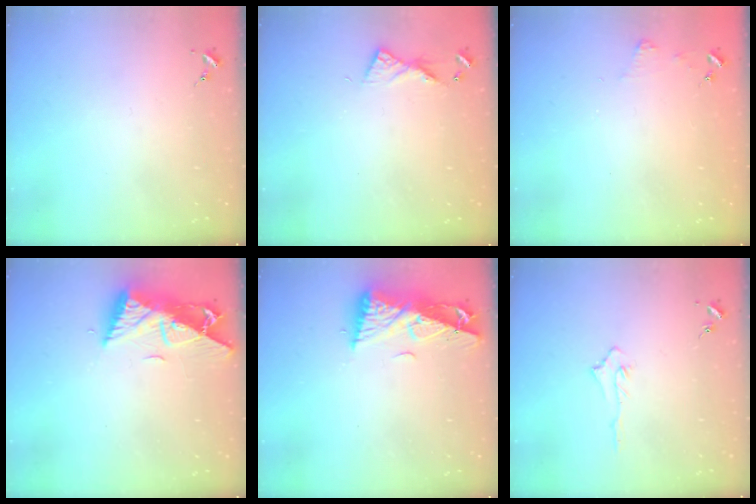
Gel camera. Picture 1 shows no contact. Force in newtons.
{"total": 5.5, "press": 5.5, "slide": 0.6}
{"total": 4.5, "press": 4.5, "slide": 0.5}
{"total": 10.2, "press": 10.1, "slide": 1.1}
{"total": 11.0, "press": 10.9, "slide": 1.3}
{"total": 3.2, "press": 3.1, "slide": 0.6}